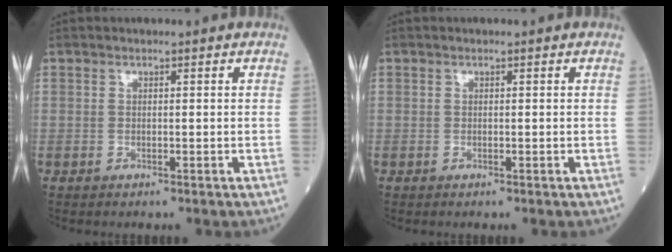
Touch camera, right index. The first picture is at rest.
{"total": 0.0}